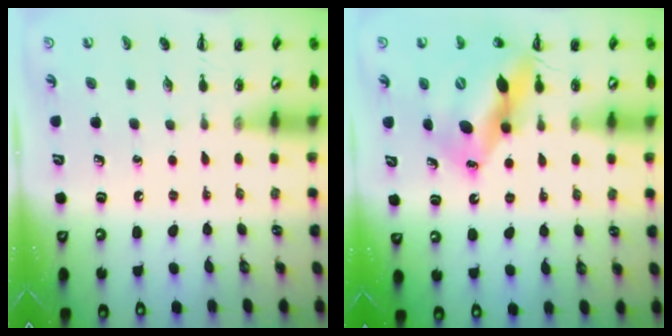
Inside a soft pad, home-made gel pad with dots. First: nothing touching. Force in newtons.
{"total": 14.7, "press": 14.1, "slide": 3.9}